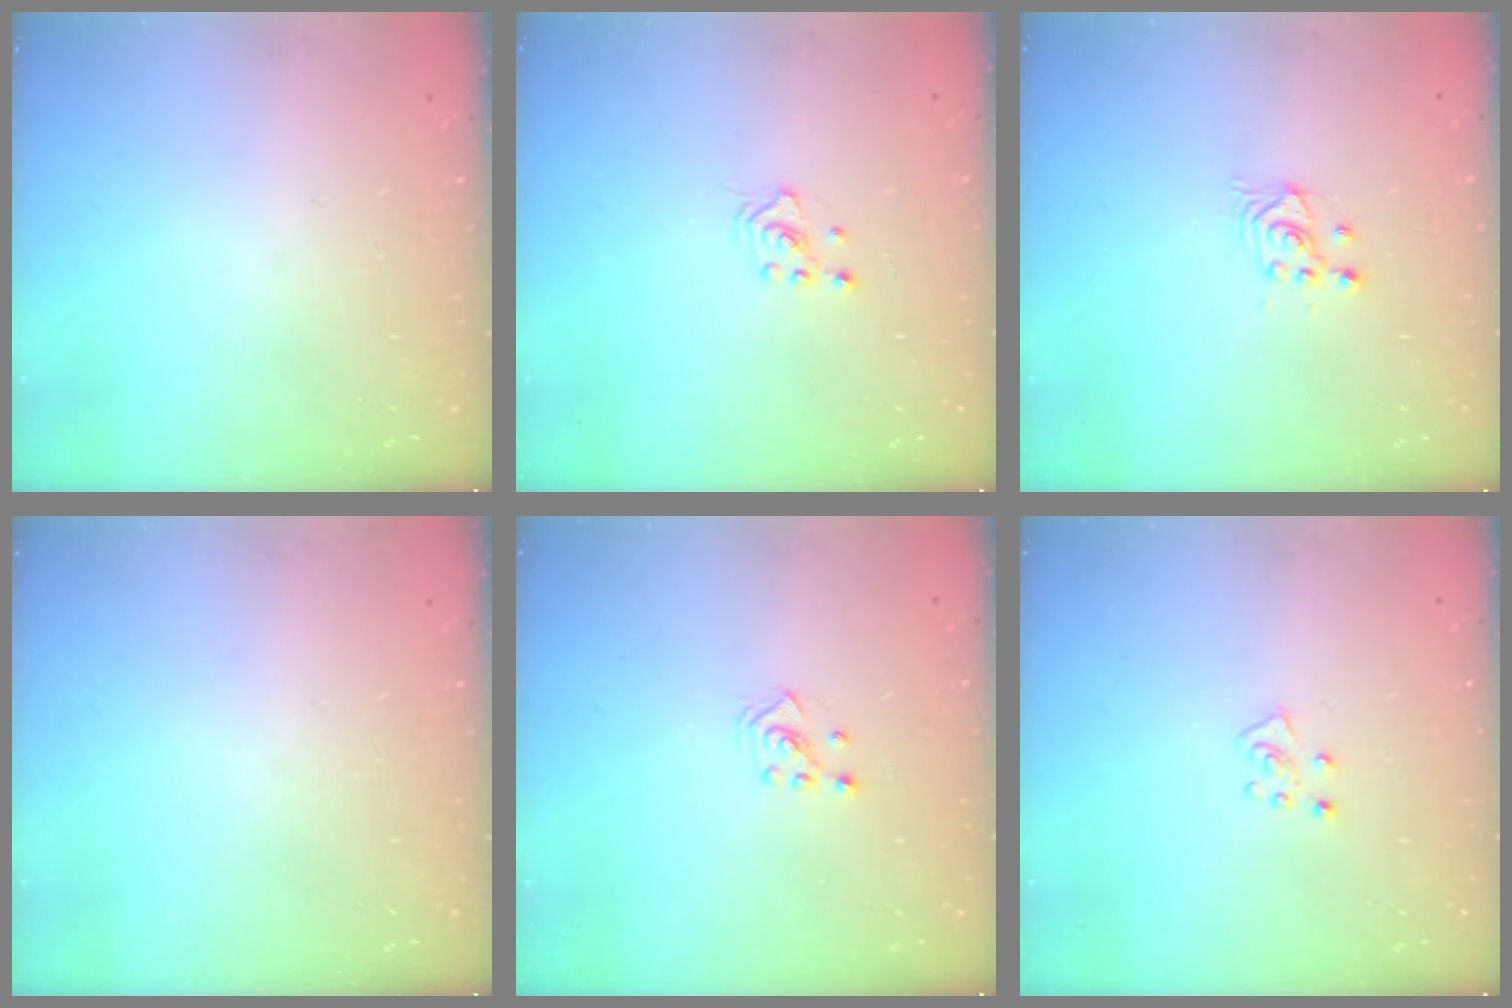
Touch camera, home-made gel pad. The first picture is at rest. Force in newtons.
{"total": 2.0, "press": 2.0, "slide": 0.3}
{"total": 2.6, "press": 2.6, "slide": 0.1}
{"total": 0.0}
{"total": 2.3, "press": 2.2, "slide": 0.8}
{"total": 4.2, "press": 4.2, "slide": 0.4}